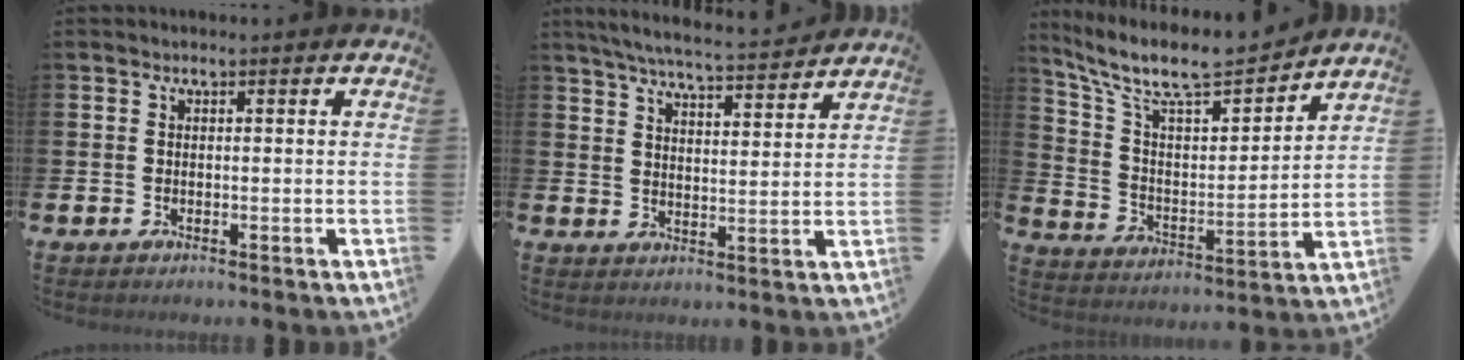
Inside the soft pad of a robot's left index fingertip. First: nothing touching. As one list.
[{"total": 6.0, "force": [5.8, 0.0, 1.7], "torque": [-0.048, -0.039, 0.100]}, {"total": 10.1, "force": [8.8, 2.6, 4.2], "torque": [-0.119, -0.059, 0.150]}]